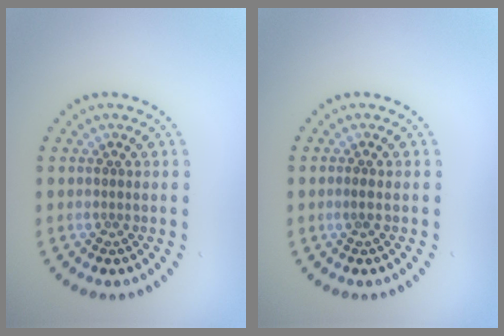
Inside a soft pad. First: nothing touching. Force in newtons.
{"total": 0.7, "press": 0.6, "slide": 0.3}